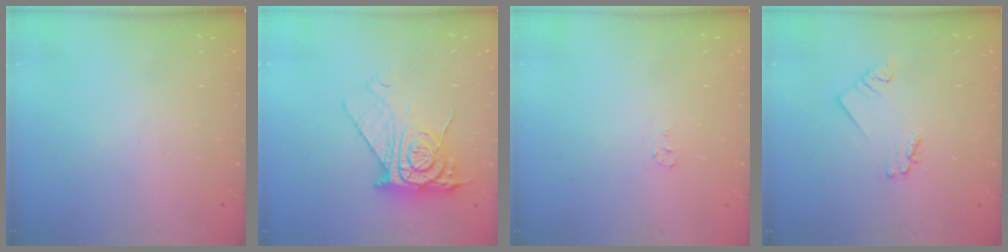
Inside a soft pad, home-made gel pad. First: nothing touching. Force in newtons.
{"total": 12.3, "press": 12.3, "slide": 1.2}
{"total": 4.1, "press": 4.1, "slide": 0.4}
{"total": 2.3, "press": 2.3, "slide": 0.1}